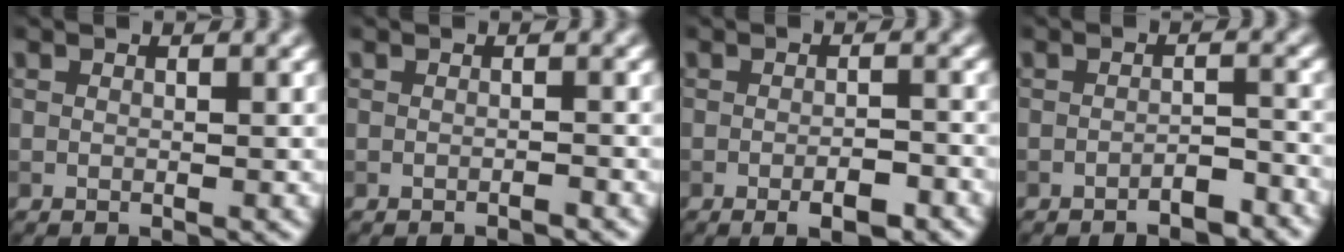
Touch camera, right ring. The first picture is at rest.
{"total": 0.8, "force": [-0.6, 0.1, 0.4], "torque": [-0.003, 0.001, -0.011]}
{"total": 3.0, "force": [-1.6, 0.8, 2.5], "torque": [-0.039, -0.003, -0.023]}
{"total": 2.3, "force": [-1.9, 0.5, 1.2], "torque": [-0.014, 0.006, -0.030]}